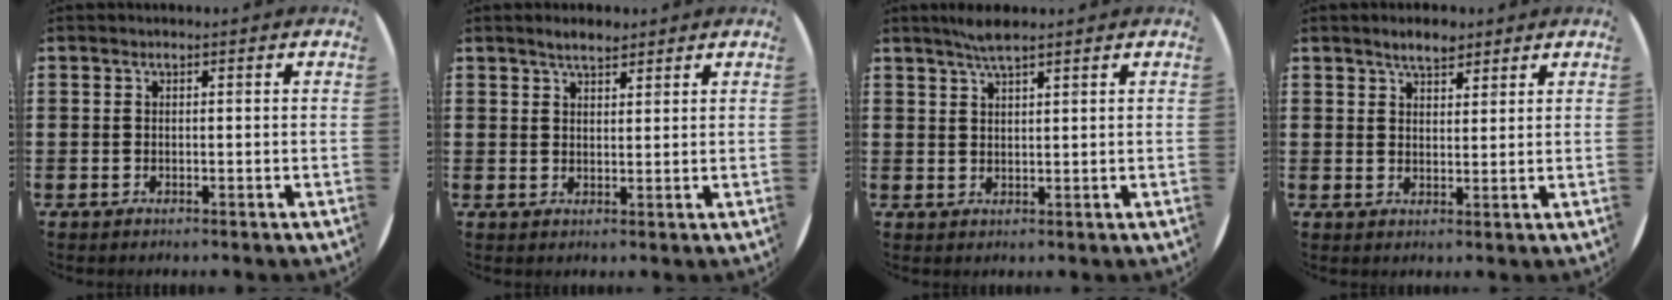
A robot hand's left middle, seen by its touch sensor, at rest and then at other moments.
{"total": 2.7, "force": [2.4, 0.8, 1.0], "torque": [-0.023, 0.005, 0.044]}
{"total": 3.1, "force": [2.6, 0.3, 1.7], "torque": [-0.036, 0.004, 0.048]}
{"total": 3.5, "force": [3.0, 1.3, 1.3], "torque": [-0.022, -0.001, 0.053]}